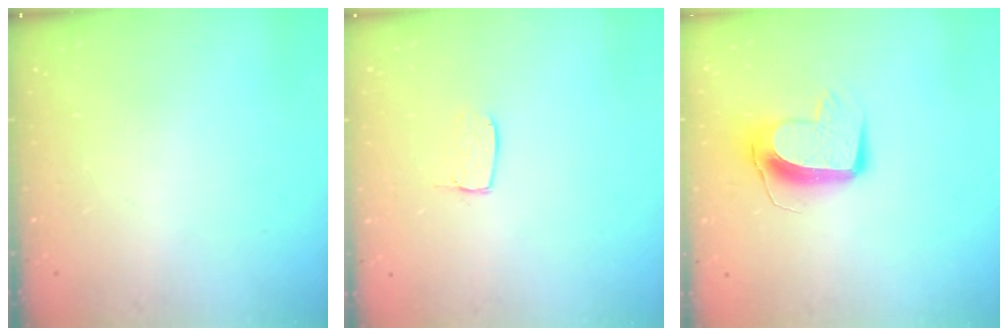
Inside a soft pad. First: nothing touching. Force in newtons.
{"total": 4.5, "press": 4.5, "slide": 0.3}
{"total": 10.1, "press": 10.1, "slide": 0.4}